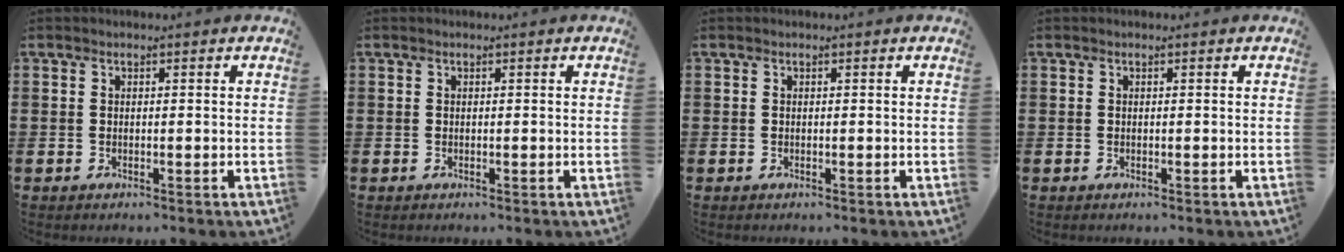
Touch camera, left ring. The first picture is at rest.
{"total": 0.0}
{"total": 0.0}
{"total": 0.0}